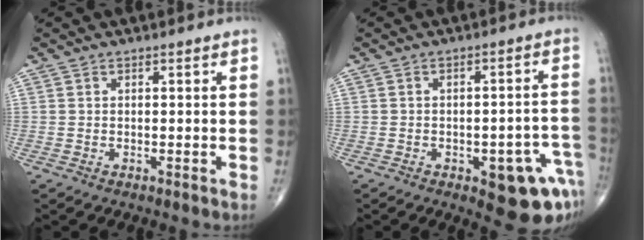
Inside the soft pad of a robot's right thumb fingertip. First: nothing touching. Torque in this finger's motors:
{"motor_torque": [2.01, 1.17, 0.88, -1.02, 0.27]}